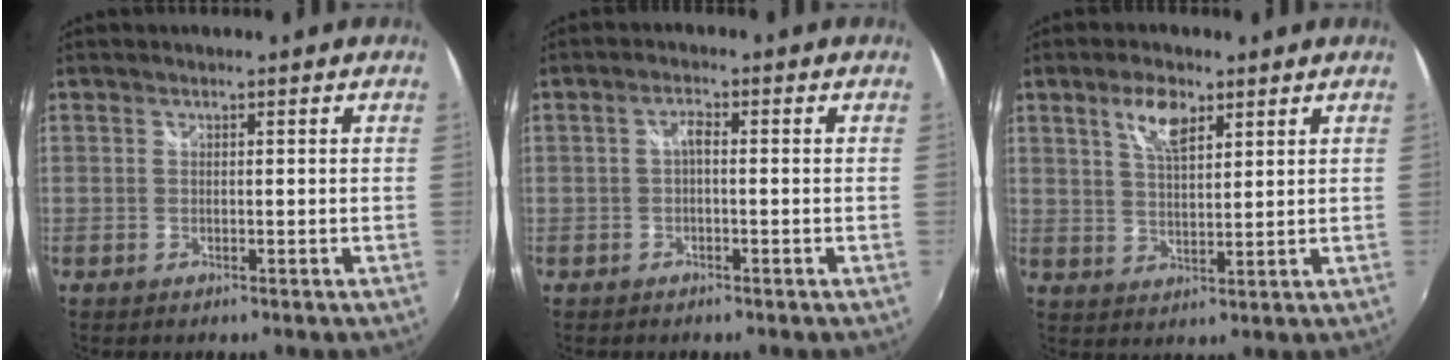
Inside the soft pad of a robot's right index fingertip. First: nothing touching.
{"total": 1.9, "force": [-0.4, 0.6, 1.7], "torque": [-0.034, 0.007, -0.009]}
{"total": 6.3, "force": [3.6, 2.6, 4.5], "torque": [-0.080, 0.008, 0.067]}